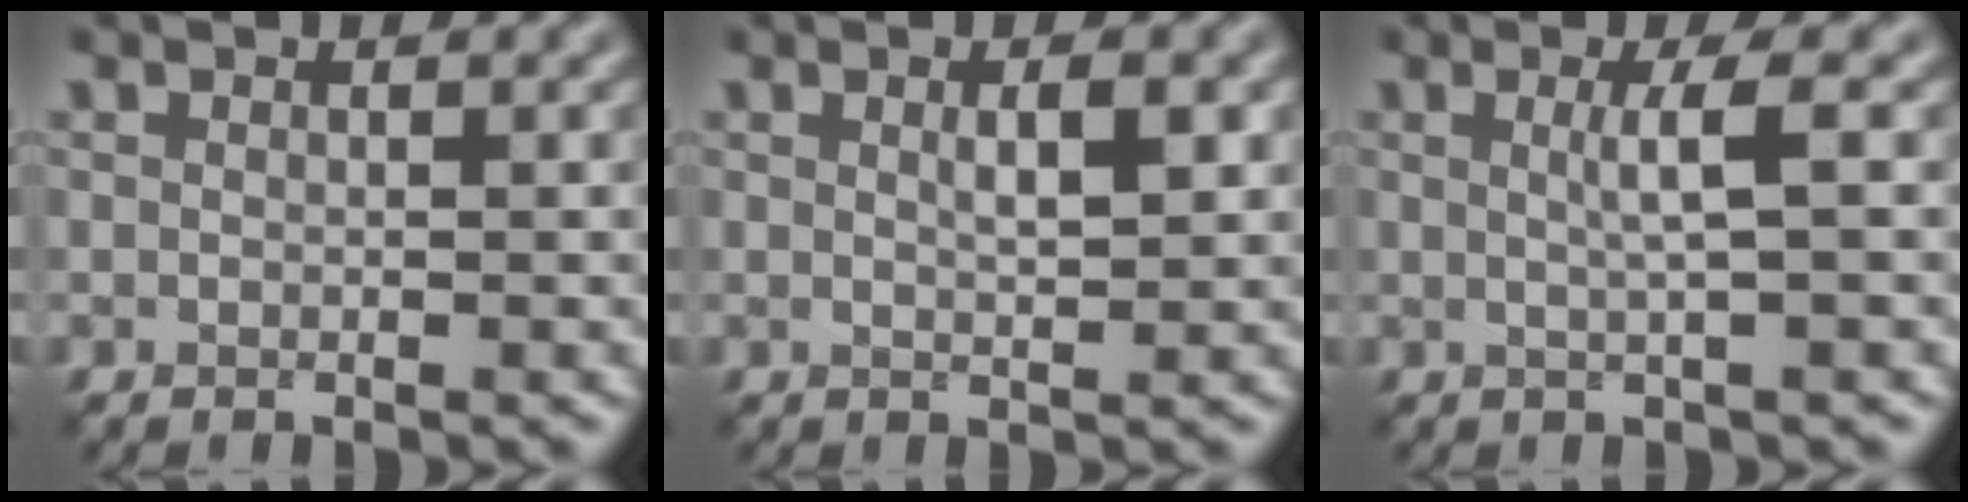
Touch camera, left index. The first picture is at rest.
{"total": 2.1, "force": [0.7, 0.5, 1.9], "torque": [-0.025, 0.001, 0.011]}
{"total": 2.6, "force": [0.3, 0.5, 2.5], "torque": [-0.042, 0.003, 0.001]}